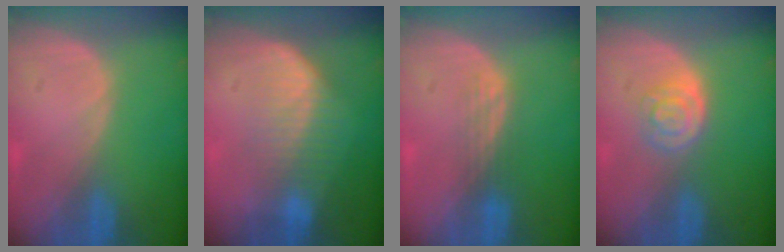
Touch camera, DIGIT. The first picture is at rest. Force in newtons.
{"total": 6.7, "press": 6.3, "slide": 2.3}
{"total": 2.9, "press": 2.5, "slide": 1.5}
{"total": 4.0, "press": 3.6, "slide": 1.7}